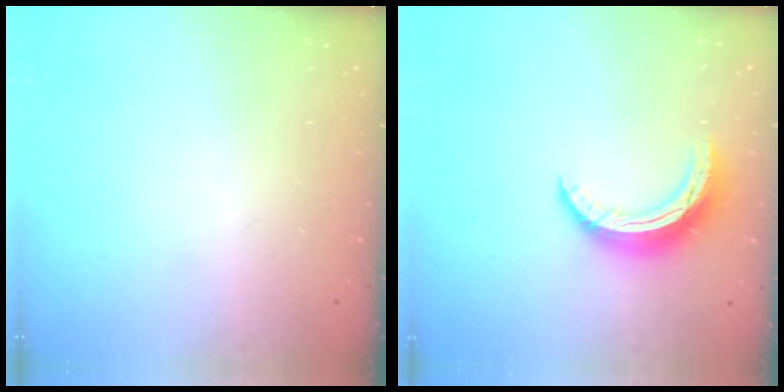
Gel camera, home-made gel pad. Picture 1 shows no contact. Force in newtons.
{"total": 10.3, "press": 10.3, "slide": 0.3}